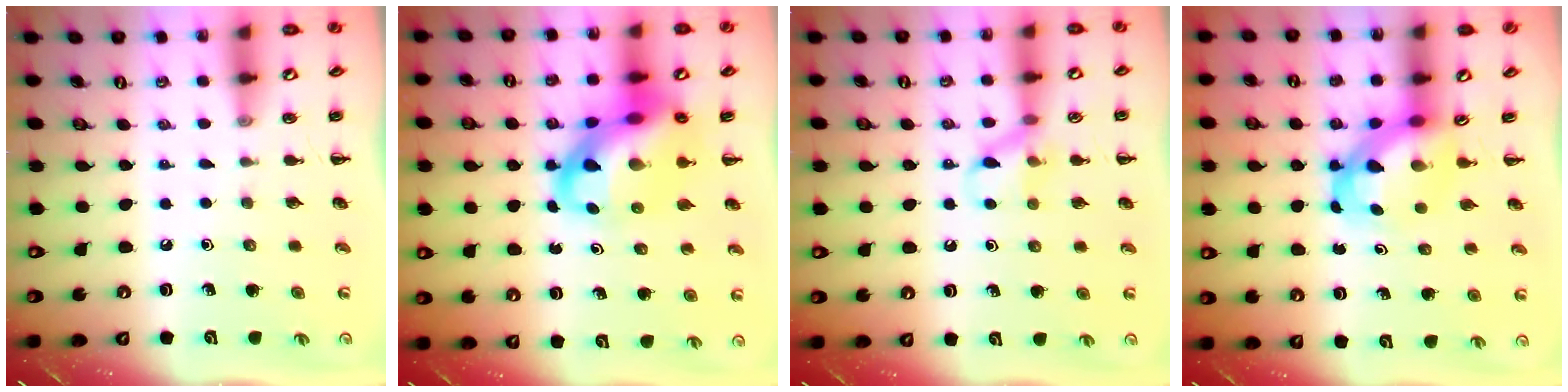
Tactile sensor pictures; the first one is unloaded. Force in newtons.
{"total": 16.7, "press": 16.1, "slide": 4.4}
{"total": 8.2, "press": 8.1, "slide": 0.9}
{"total": 4.6, "press": 4.4, "slide": 1.3}